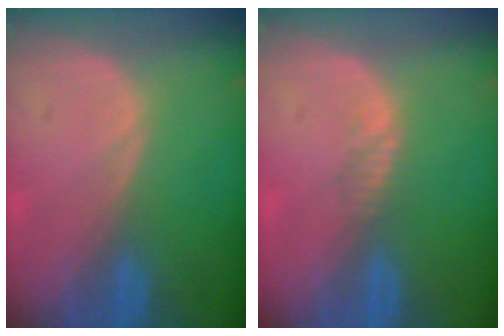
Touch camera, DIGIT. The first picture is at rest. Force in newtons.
{"total": 1.1, "press": 0.9, "slide": 0.7}